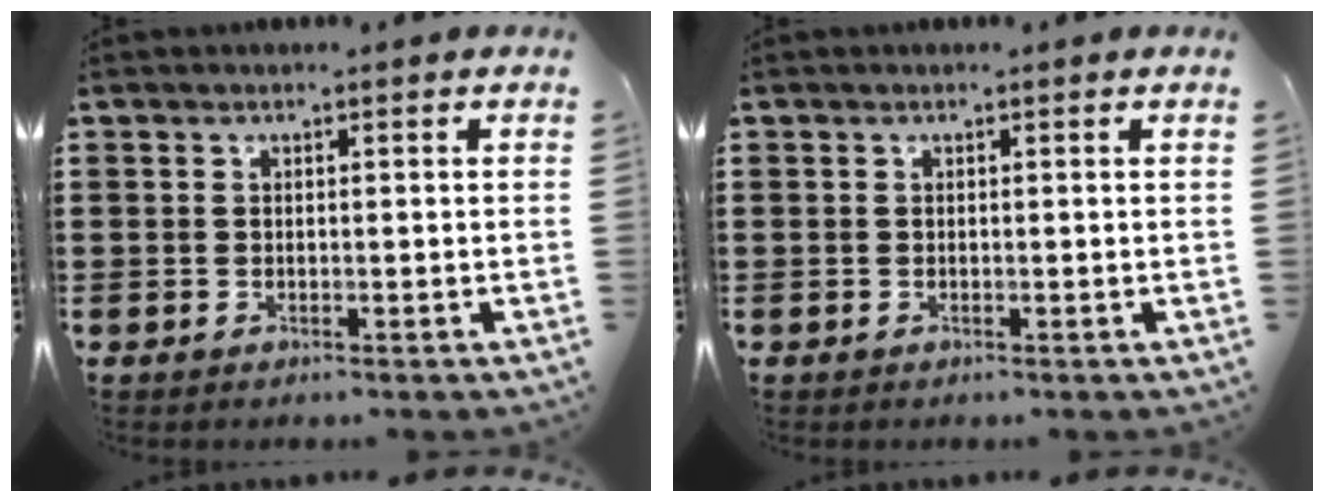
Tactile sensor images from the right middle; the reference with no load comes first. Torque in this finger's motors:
{"motor_torque": [0.15, -0.26, 0.03, 0.01]}